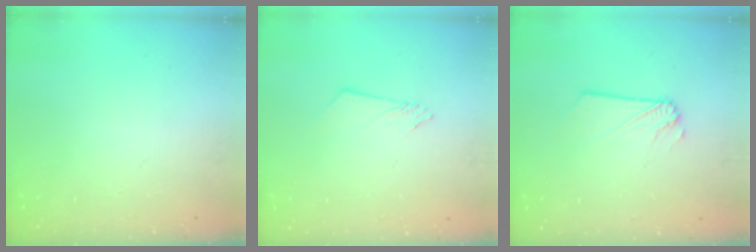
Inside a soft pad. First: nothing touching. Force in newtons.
{"total": 4.2, "press": 4.2, "slide": 0.2}
{"total": 1.2, "press": 1.2, "slide": 0.1}